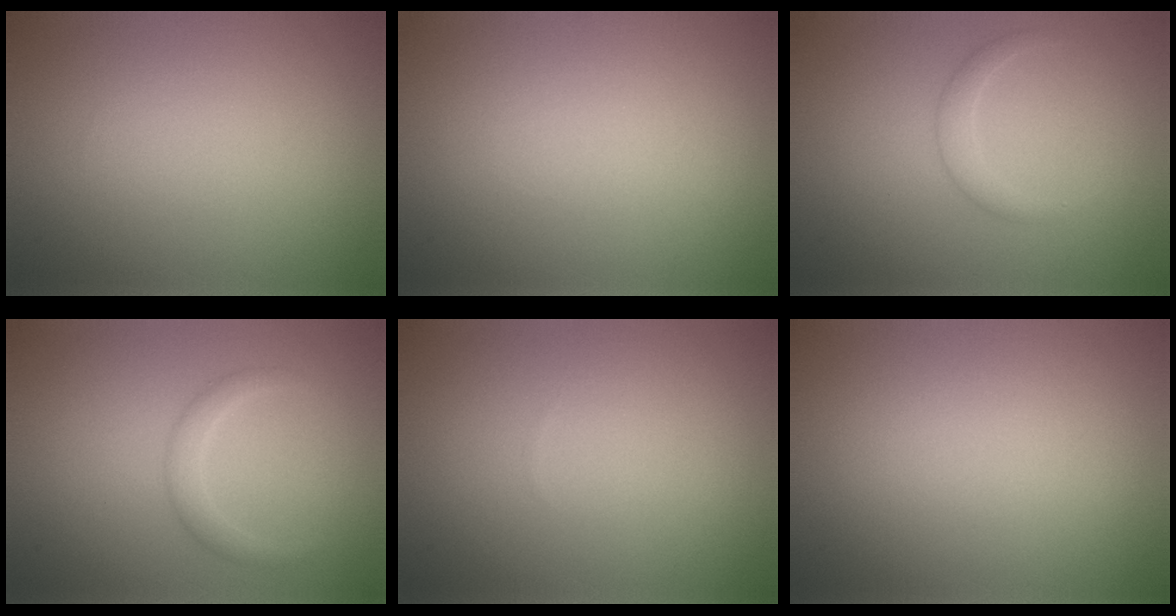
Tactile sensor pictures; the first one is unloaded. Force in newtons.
{"total": 0.0}
{"total": 1.4, "press": 1.4, "slide": 0.1}
{"total": 1.6, "press": 1.6, "slide": 0.0}
{"total": 0.0}
{"total": 0.0}